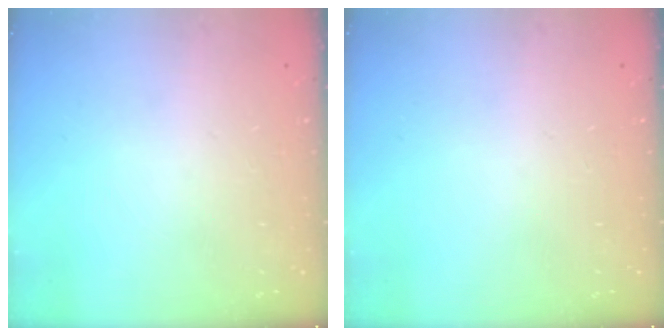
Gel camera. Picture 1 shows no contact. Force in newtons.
{"total": 0.0}